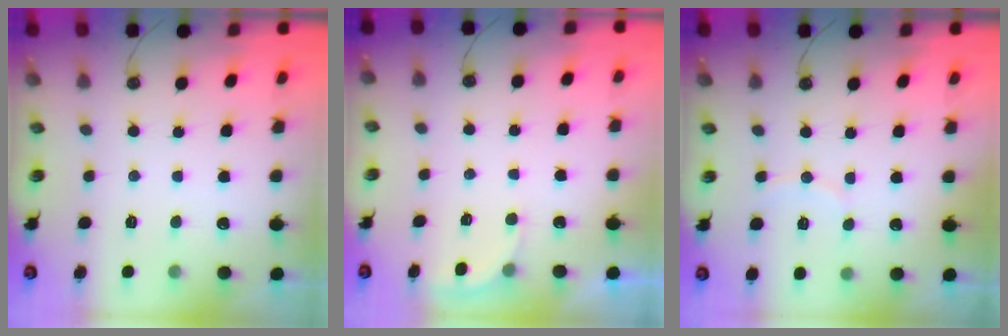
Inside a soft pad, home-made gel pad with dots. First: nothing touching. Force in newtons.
{"total": 2.3, "press": 2.3, "slide": 0.5}
{"total": 5.1, "press": 5.1, "slide": 0.4}